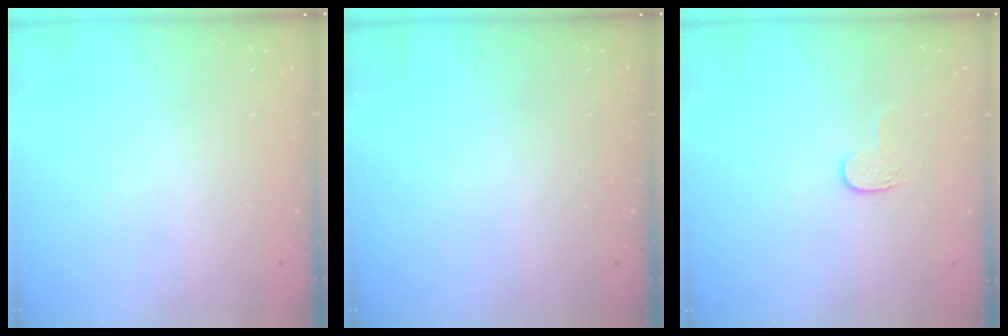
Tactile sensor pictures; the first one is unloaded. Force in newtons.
{"total": 0.0}
{"total": 4.1, "press": 4.1, "slide": 0.4}